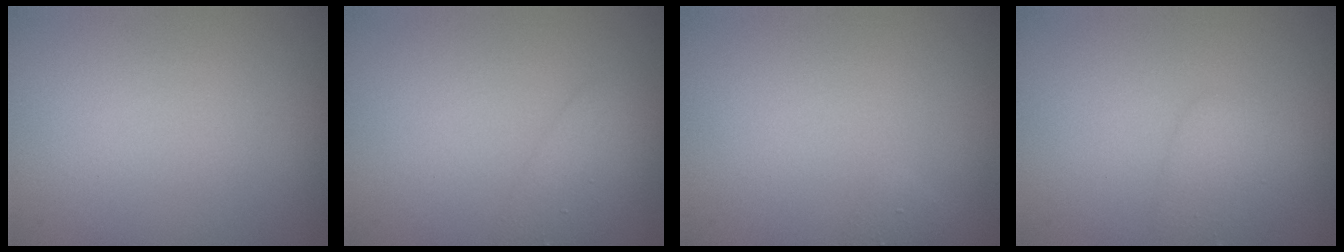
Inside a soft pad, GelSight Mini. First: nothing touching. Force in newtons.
{"total": 1.9, "press": 1.9, "slide": 0.1}
{"total": 0.6, "press": 0.6, "slide": 0.1}
{"total": 1.9, "press": 1.9, "slide": 0.0}